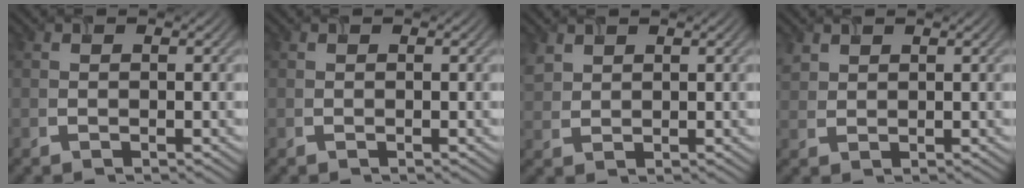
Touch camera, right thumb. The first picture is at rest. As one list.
[{"total": 0.0}, {"total": 2.6, "force": [1.8, 1.6, 1.0], "torque": [-0.033, 0.004, 0.042]}, {"total": 2.1, "force": [1.5, 1.3, 0.7], "torque": [-0.023, 0.004, 0.035]}]